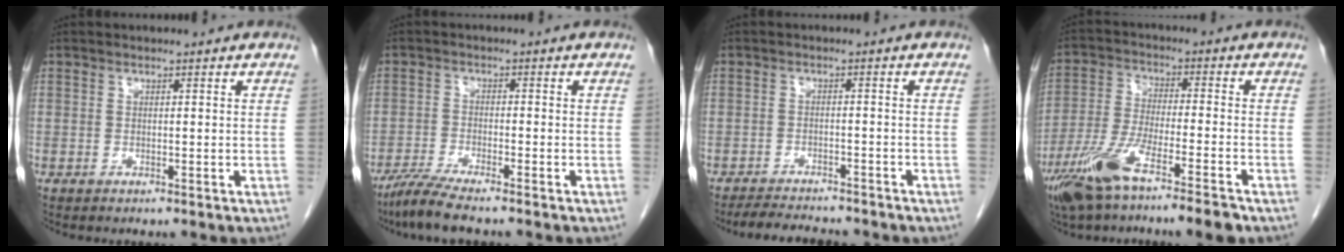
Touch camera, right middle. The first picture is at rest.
{"total": 7.3, "force": [-5.6, 0.8, 4.6], "torque": [-0.084, -0.020, -0.093]}
{"total": 7.3, "force": [-6.7, 1.3, 2.5], "torque": [-0.038, -0.010, -0.098]}
{"total": 11.2, "force": [-7.3, 0.6, 8.5], "torque": [-0.171, -0.025, -0.137]}